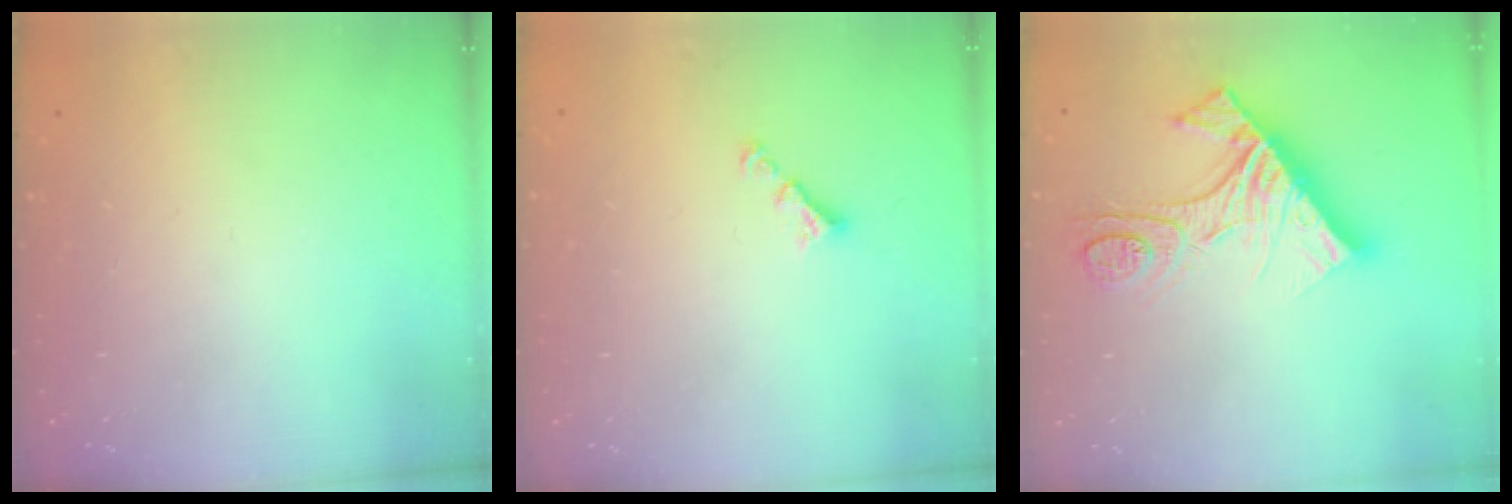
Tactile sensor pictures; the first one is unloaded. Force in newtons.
{"total": 2.8, "press": 2.7, "slide": 0.5}
{"total": 17.9, "press": 17.8, "slide": 2.0}